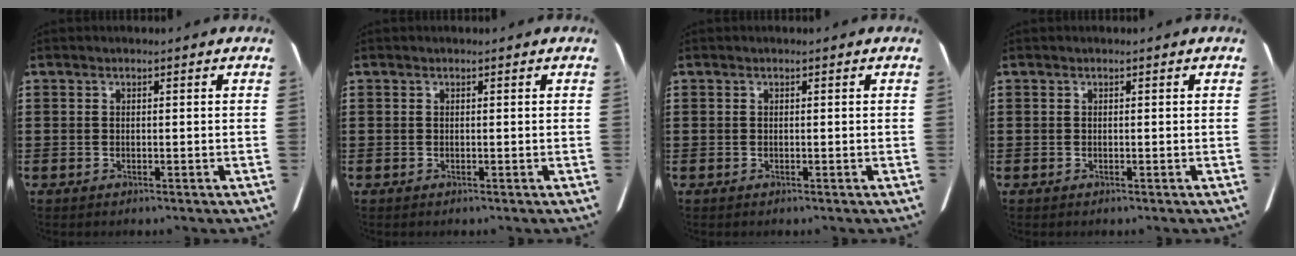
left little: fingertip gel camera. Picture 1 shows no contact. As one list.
[{"total": 0.0}, {"total": 0.0}, {"total": 0.0}]